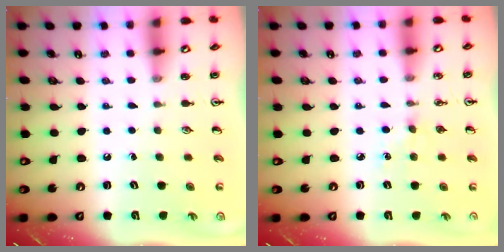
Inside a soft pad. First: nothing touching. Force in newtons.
{"total": 3.7, "press": 3.7, "slide": 0.5}